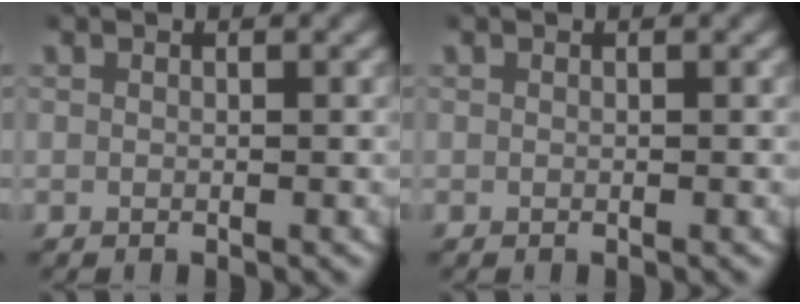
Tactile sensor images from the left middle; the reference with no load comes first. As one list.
[{"total": 0.0}]